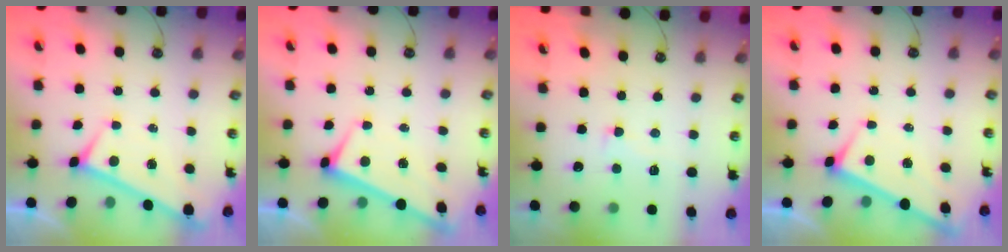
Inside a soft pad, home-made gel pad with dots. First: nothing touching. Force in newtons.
{"total": 1.0, "press": 1.0, "slide": 0.0}
{"total": 1.8, "press": 1.8, "slide": 0.5}
{"total": 2.7, "press": 2.7, "slide": 0.3}